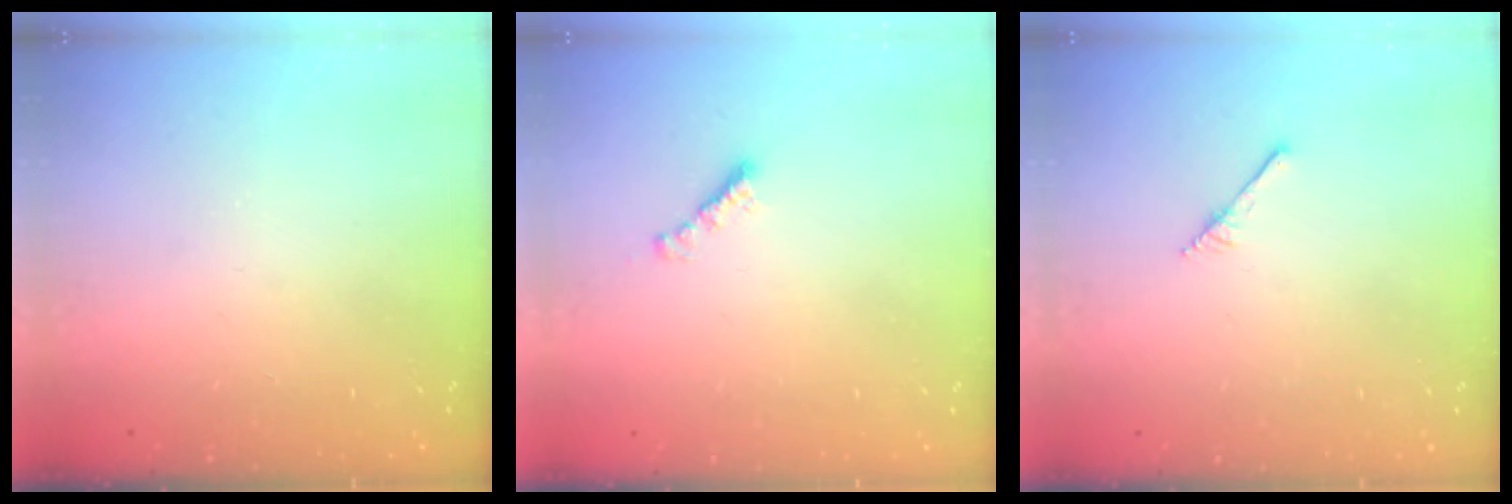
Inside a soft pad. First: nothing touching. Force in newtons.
{"total": 2.4, "press": 2.4, "slide": 0.4}
{"total": 2.9, "press": 2.9, "slide": 0.2}